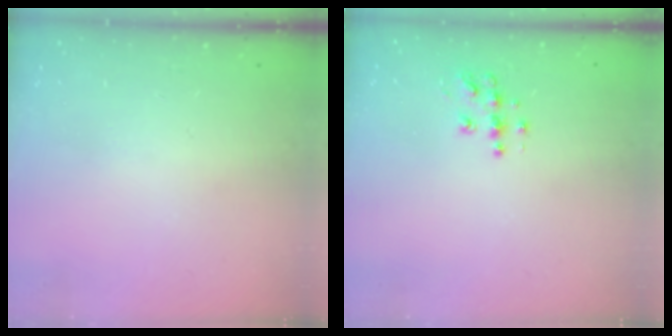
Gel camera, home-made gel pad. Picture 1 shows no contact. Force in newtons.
{"total": 7.5, "press": 7.5, "slide": 0.3}